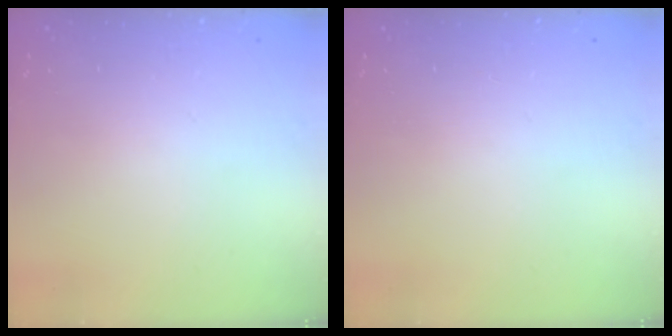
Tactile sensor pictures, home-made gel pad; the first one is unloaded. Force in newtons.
{"total": 0.0}